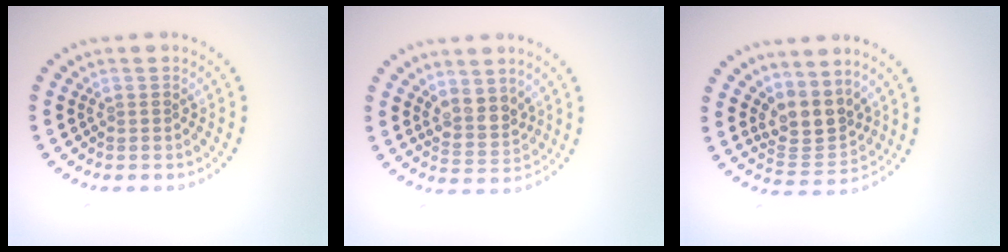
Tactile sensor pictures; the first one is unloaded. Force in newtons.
{"total": 2.5, "press": 2.1, "slide": 1.4}
{"total": 3.6, "press": 2.6, "slide": 2.5}